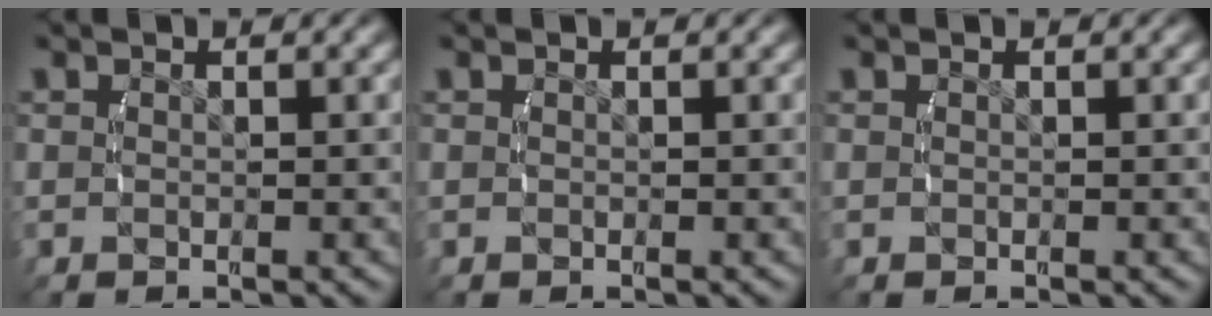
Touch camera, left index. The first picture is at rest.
{"total": 0.0}
{"total": 0.0}